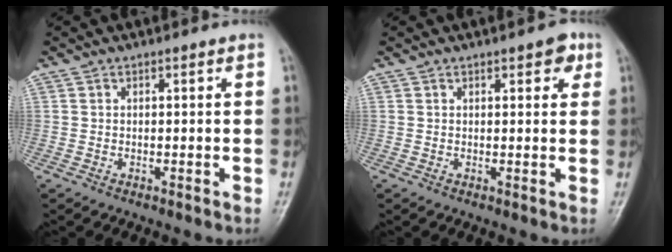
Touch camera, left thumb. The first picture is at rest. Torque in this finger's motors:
{"motor_torque": [-0.21, -0.14, 0.01, 0.29, 0.03]}